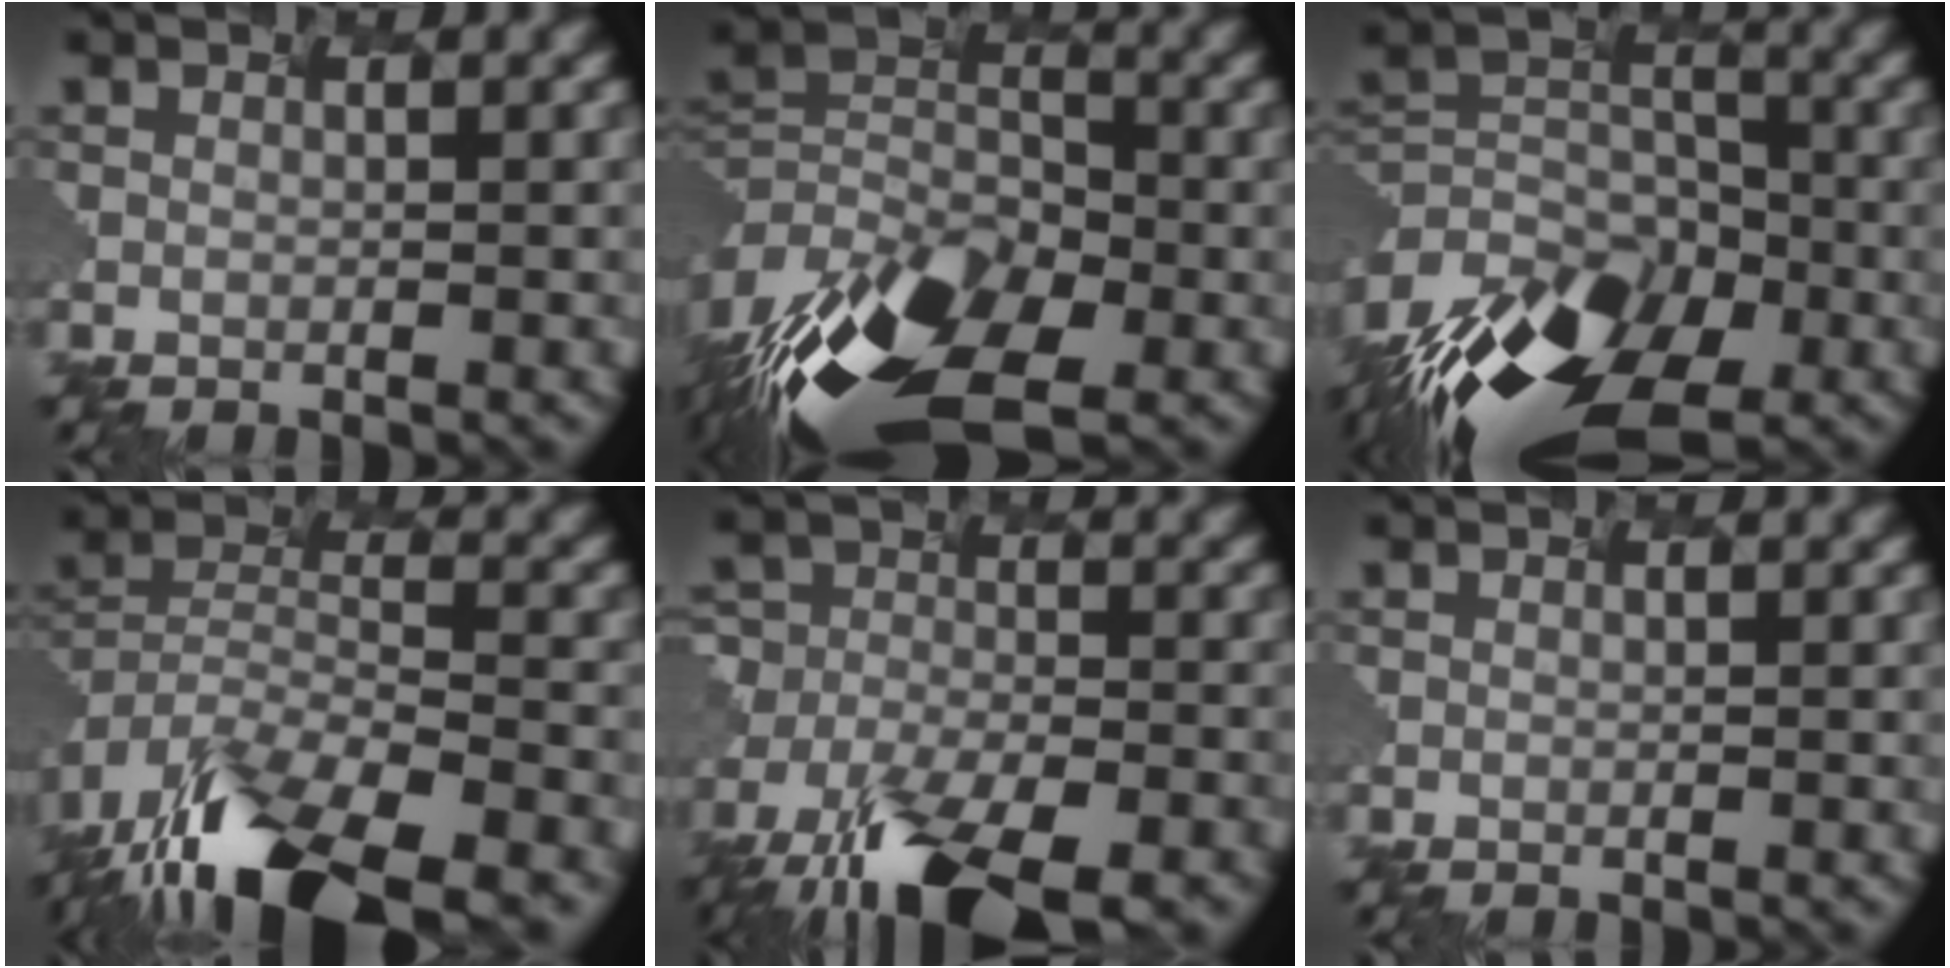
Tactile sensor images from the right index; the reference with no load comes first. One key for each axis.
{"total": 13.7, "fx": -9.1, "fy": 6.8, "fz": 7.8, "tx": -0.192, "ty": -0.012, "tz": -0.140}
{"total": 14.3, "fx": -10.2, "fy": 7.4, "fz": 6.6, "tx": -0.174, "ty": -0.003, "tz": -0.152}
{"total": 14.7, "fx": -11.9, "fy": 4.7, "fz": 7.3, "tx": -0.187, "ty": -0.029, "tz": -0.172}
{"total": 11.8, "fx": -9.0, "fy": 4.2, "fz": 6.3, "tx": -0.149, "ty": -0.045, "tz": -0.135}
{"total": 0.0}